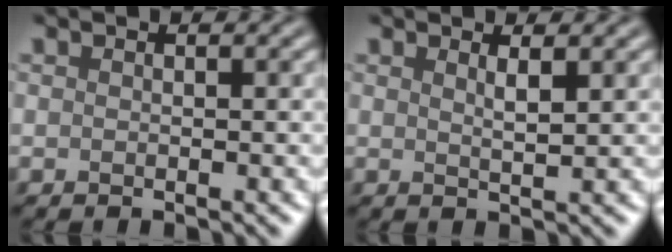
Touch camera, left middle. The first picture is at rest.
{"total": 1.5, "force": [0.9, 0.4, 1.2], "torque": [-0.014, 0.000, 0.010]}